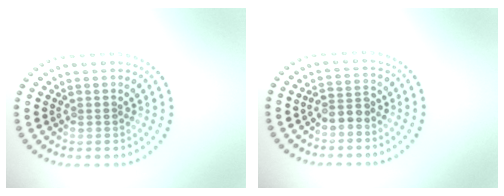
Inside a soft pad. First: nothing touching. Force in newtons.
{"total": 2.1, "press": 1.7, "slide": 1.2}